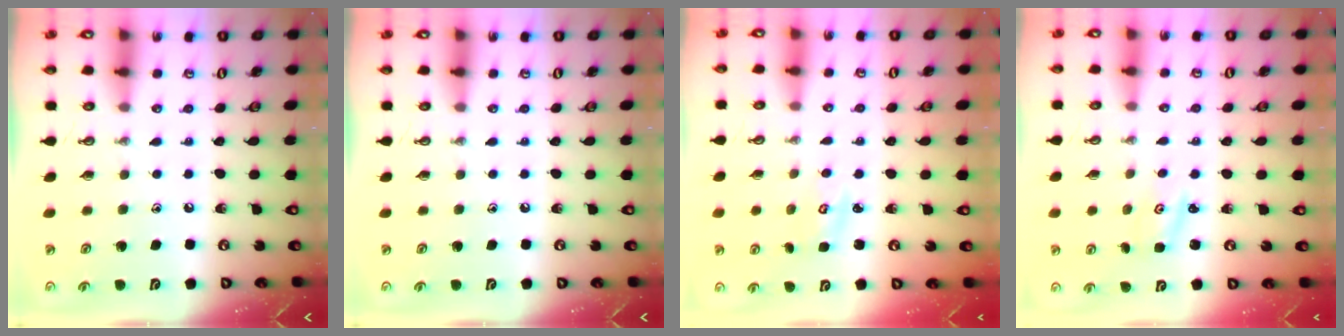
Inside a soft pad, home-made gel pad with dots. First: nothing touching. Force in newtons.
{"total": 0.0}
{"total": 2.7, "press": 2.7, "slide": 0.3}
{"total": 1.6, "press": 1.6, "slide": 0.3}